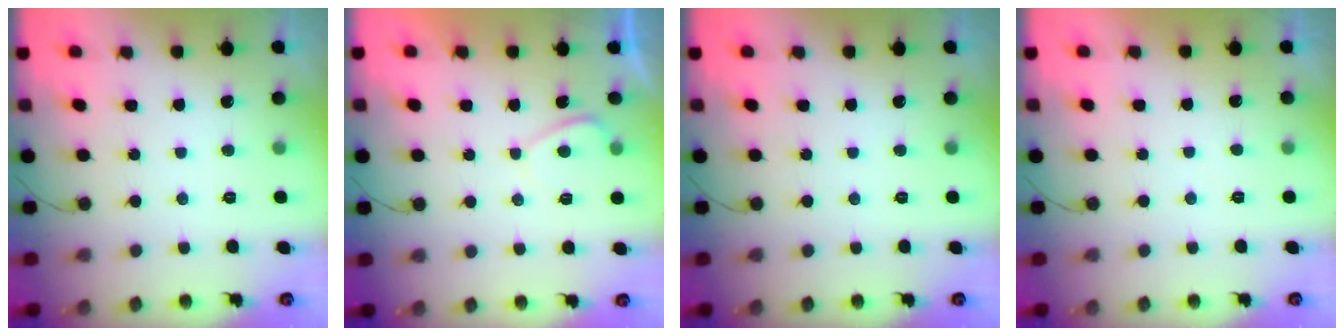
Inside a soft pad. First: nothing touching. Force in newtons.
{"total": 0.9, "press": 0.7, "slide": 0.5}
{"total": 0.0}
{"total": 1.5, "press": 1.5, "slide": 0.4}